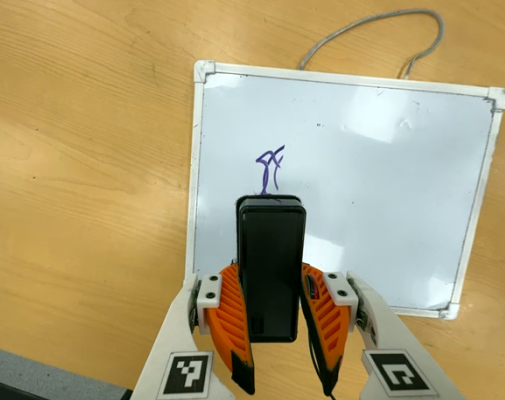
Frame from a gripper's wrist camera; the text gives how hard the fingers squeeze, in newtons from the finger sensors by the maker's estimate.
{"total": 8.3, "left": 6.4, "right": 10.1}